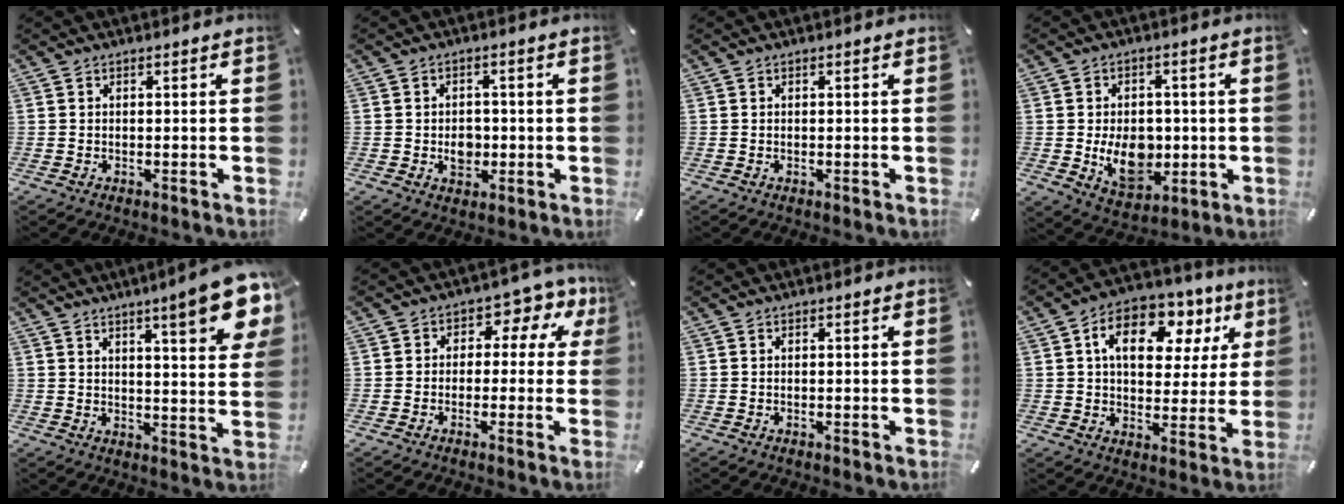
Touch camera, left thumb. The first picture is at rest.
{"total": 4.4, "force": [-0.8, 3.7, 2.4], "torque": [-0.029, -0.004, -0.014]}
{"total": 0.0}
{"total": 10.9, "force": [-1.5, 8.1, 7.2], "torque": [-0.118, 0.002, -0.019]}
{"total": 13.2, "force": [7.8, 2.3, 10.5], "torque": [-0.147, -0.043, 0.123]}
{"total": 7.0, "force": [0.6, 5.0, 4.9], "torque": [-0.065, 0.001, 0.006]}
{"total": 0.0}
{"total": 13.8, "force": [5.7, 9.3, 8.4], "torque": [-0.128, -0.016, 0.097]}